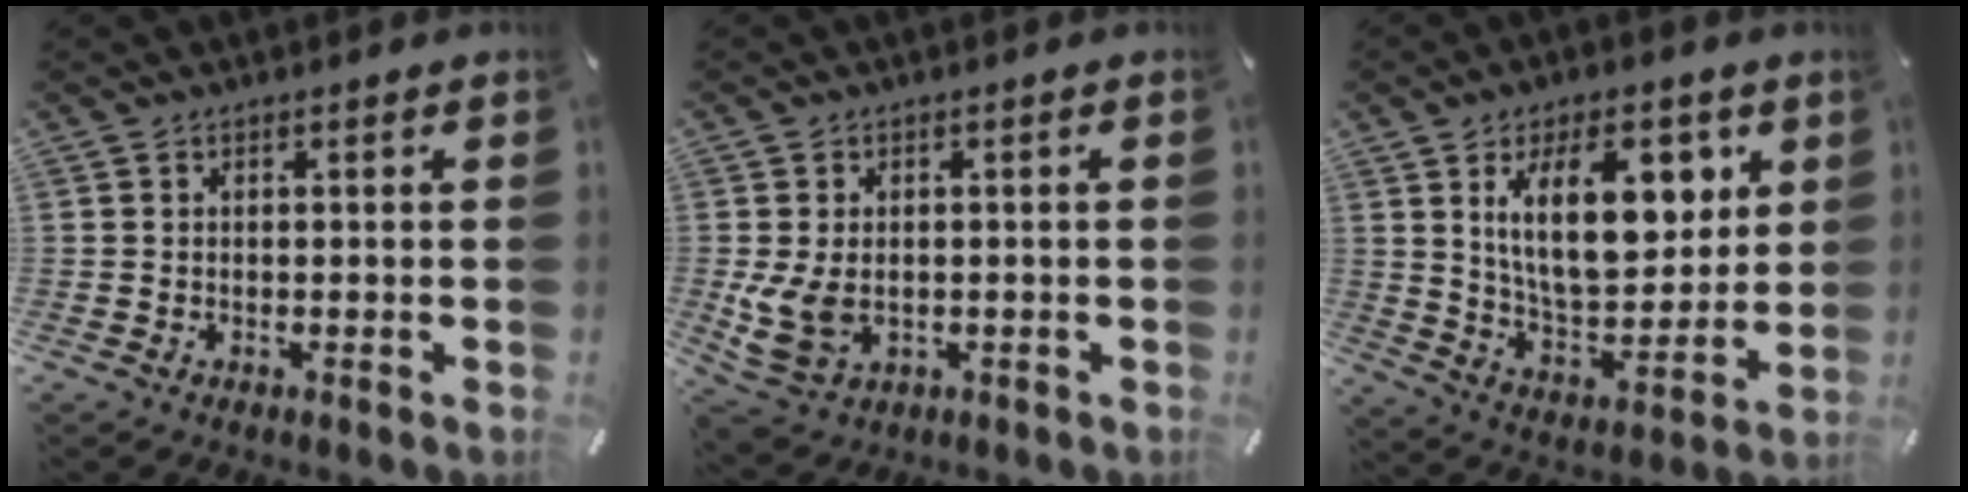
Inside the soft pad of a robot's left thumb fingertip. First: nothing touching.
{"total": 7.5, "force": [-0.5, 5.7, 4.8], "torque": [-0.117, -0.004, -0.006]}
{"total": 18.8, "force": [7.8, 9.6, 14.1], "torque": [-0.236, -0.016, 0.130]}